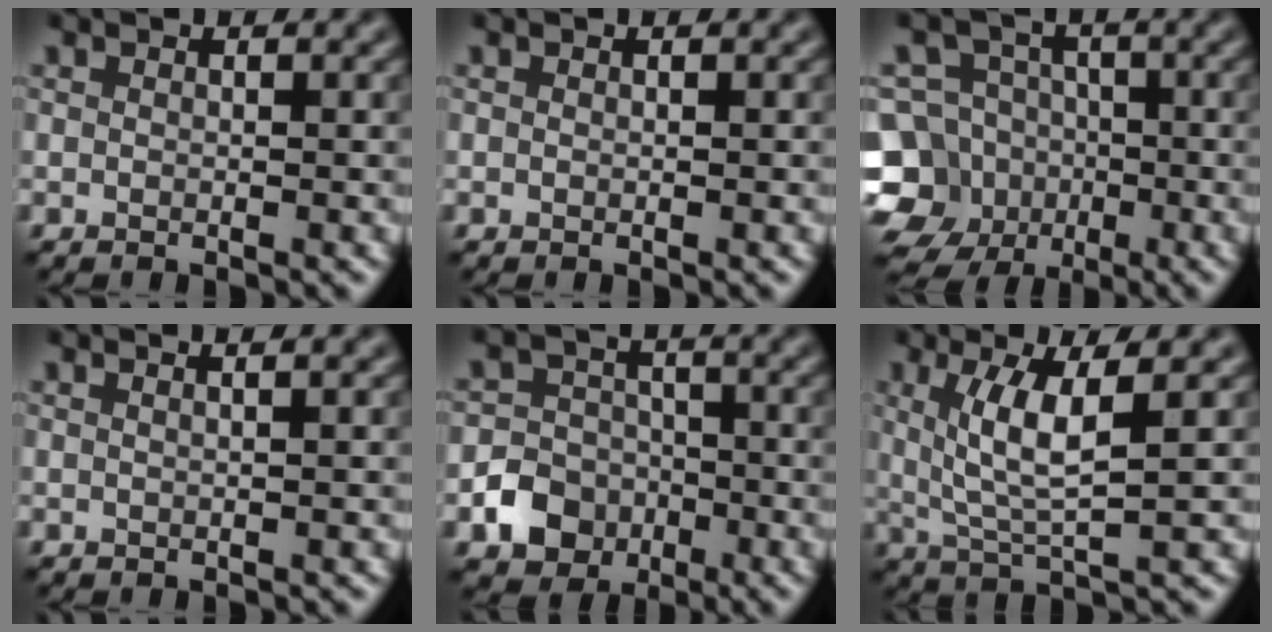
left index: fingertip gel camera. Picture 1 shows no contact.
{"total": 0.0}
{"total": 11.5, "force": [-4.9, 10.0, 3.0], "torque": [-0.059, -0.012, -0.103]}
{"total": 2.3, "force": [1.2, 1.1, 1.6], "torque": [-0.002, 0.000, -0.013]}
{"total": 6.0, "force": [-2.8, 5.0, 1.7], "torque": [-0.002, -0.009, -0.072]}
{"total": 4.8, "force": [1.2, 1.1, 4.6], "torque": [-0.095, -0.004, 0.030]}